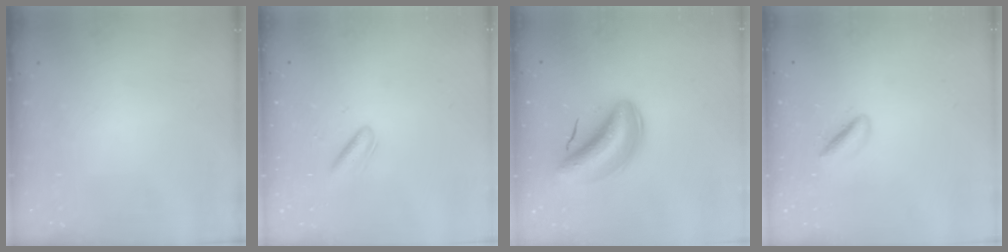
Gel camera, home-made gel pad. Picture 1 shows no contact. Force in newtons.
{"total": 4.4, "press": 4.2, "slide": 1.4}
{"total": 7.0, "press": 6.6, "slide": 2.4}
{"total": 2.0, "press": 1.9, "slide": 0.6}